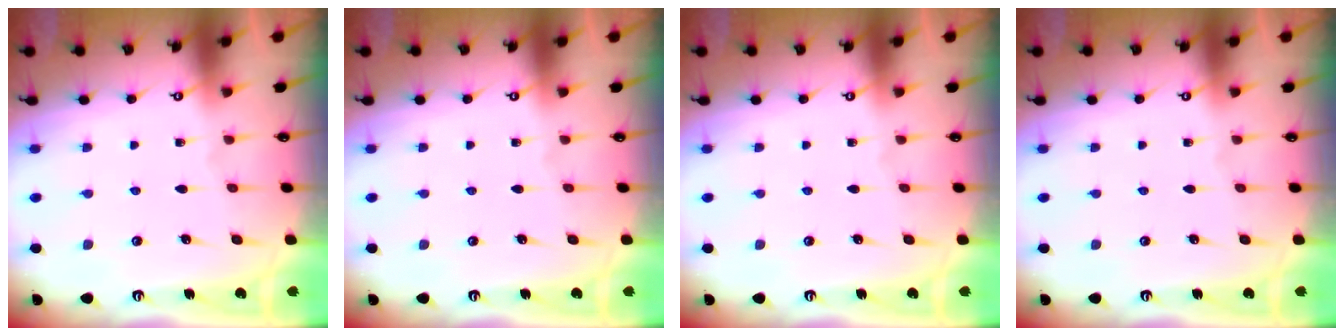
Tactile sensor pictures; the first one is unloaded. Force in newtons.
{"total": 0.0}
{"total": 0.0}
{"total": 0.0}